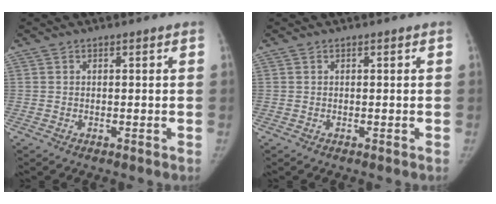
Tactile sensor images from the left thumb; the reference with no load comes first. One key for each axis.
{"total": 0.0}